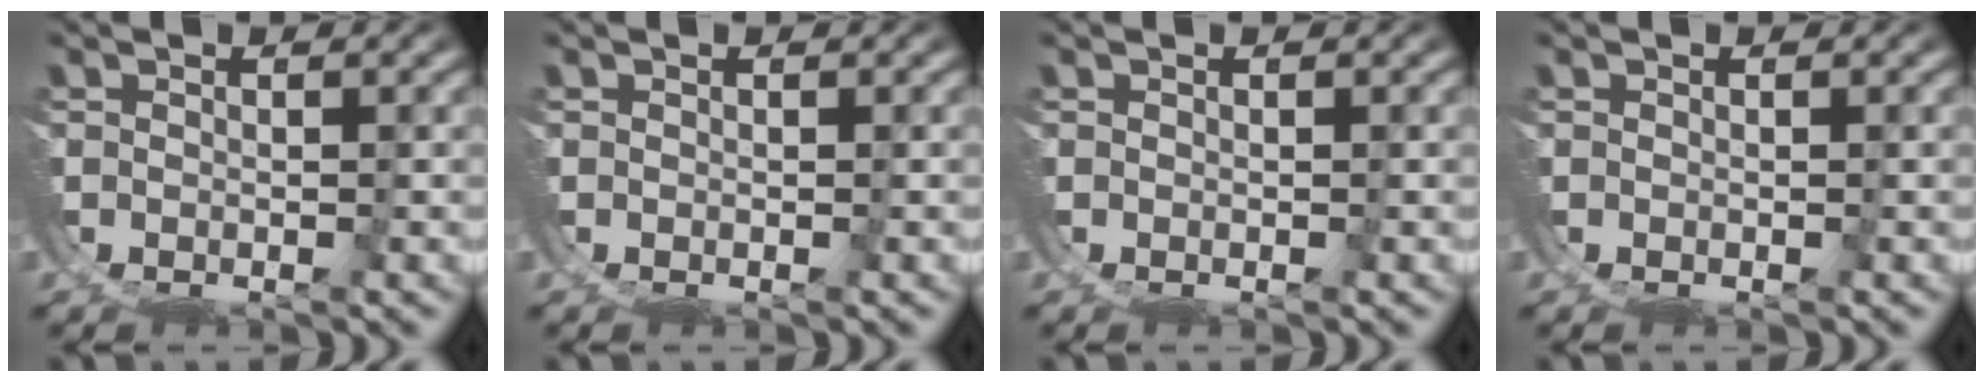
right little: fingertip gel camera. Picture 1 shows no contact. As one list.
[{"total": 0.0}, {"total": 0.0}, {"total": 0.0}]